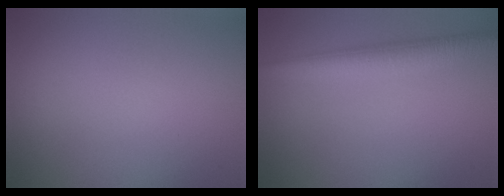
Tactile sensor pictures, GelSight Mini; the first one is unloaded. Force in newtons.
{"total": 4.4, "press": 4.4, "slide": 0.1}